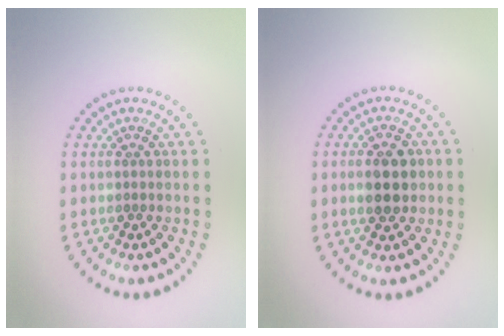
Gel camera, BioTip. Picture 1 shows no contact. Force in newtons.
{"total": 3.8, "press": 3.8, "slide": 0.1}